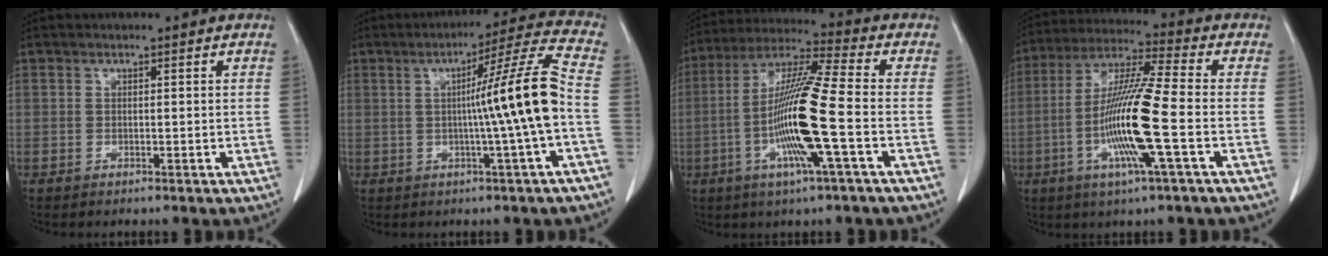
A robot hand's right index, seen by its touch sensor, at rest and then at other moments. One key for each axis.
{"total": 11.7, "fx": -1.2, "fy": -2.3, "fz": 11.4, "tx": -0.169, "ty": 0.008, "tz": -0.018}
{"total": 14.7, "fx": -3.4, "fy": -0.6, "fz": 14.3, "tx": -0.282, "ty": -0.007, "tz": -0.076}
{"total": 14.1, "fx": -3.5, "fy": -0.5, "fz": 13.7, "tx": -0.273, "ty": -0.009, "tz": -0.075}